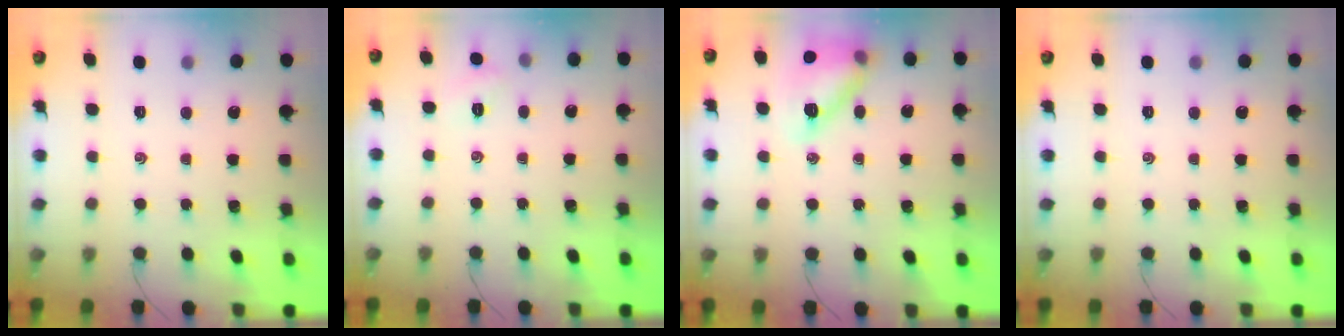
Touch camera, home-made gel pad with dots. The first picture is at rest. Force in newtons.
{"total": 2.4, "press": 2.3, "slide": 0.7}
{"total": 13.4, "press": 13.3, "slide": 1.8}
{"total": 0.0}